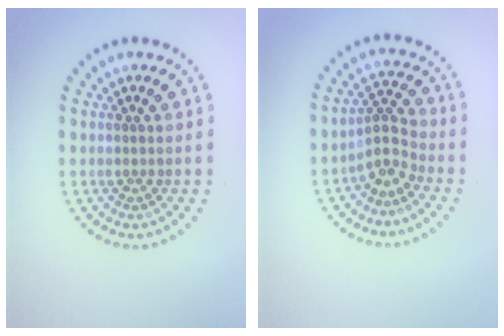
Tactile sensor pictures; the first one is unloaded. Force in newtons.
{"total": 2.6, "press": 1.8, "slide": 1.8}